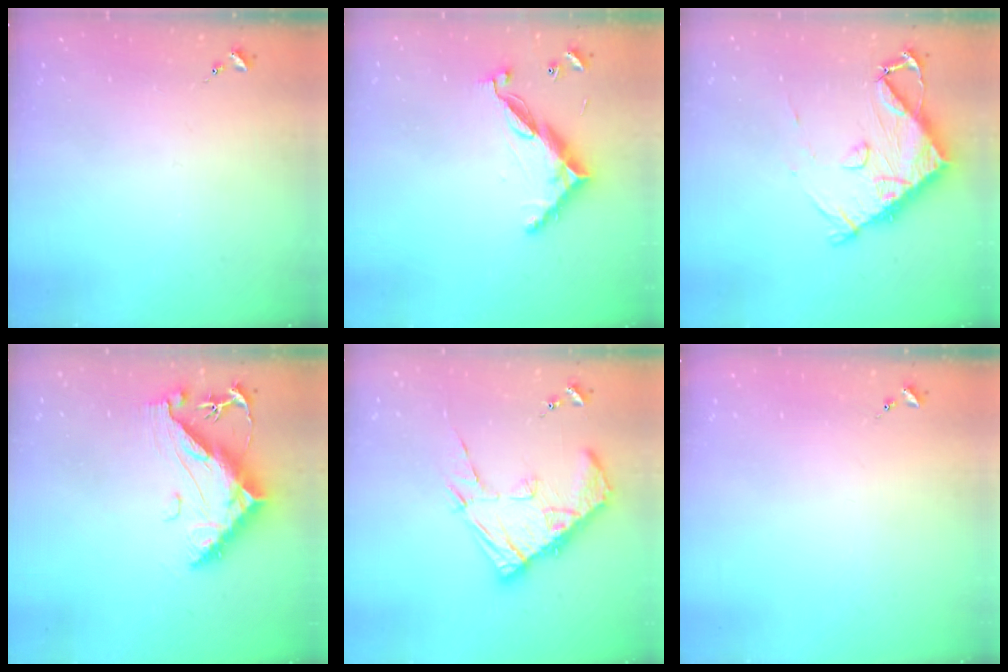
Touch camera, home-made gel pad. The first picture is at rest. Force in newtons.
{"total": 9.9, "press": 9.9, "slide": 0.4}
{"total": 10.9, "press": 10.8, "slide": 1.4}
{"total": 13.3, "press": 13.2, "slide": 1.3}
{"total": 15.9, "press": 15.8, "slide": 1.5}
{"total": 0.0}